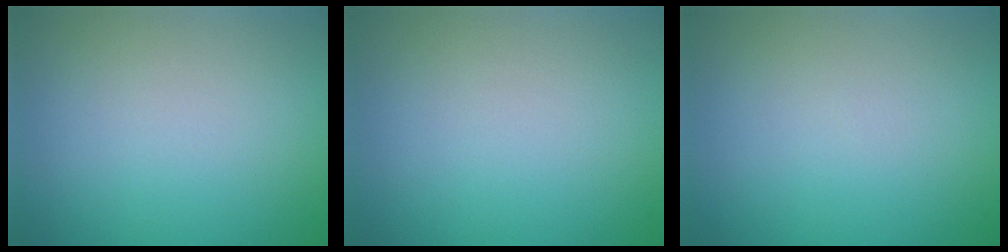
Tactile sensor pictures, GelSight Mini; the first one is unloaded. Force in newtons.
{"total": 0.0}
{"total": 0.0}